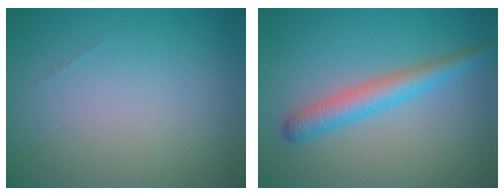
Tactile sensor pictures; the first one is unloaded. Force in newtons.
{"total": 3.3, "press": 3.3, "slide": 0.1}